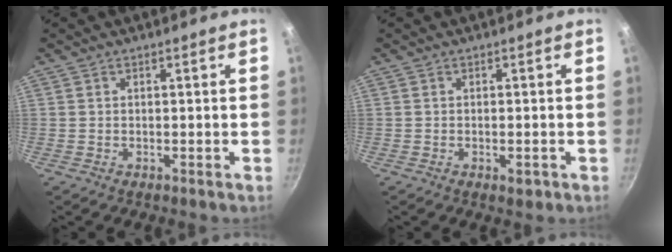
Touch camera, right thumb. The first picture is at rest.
{"total": 2.1, "force": [-0.9, 0.9, 1.6], "torque": [-0.029, -0.001, -0.012]}